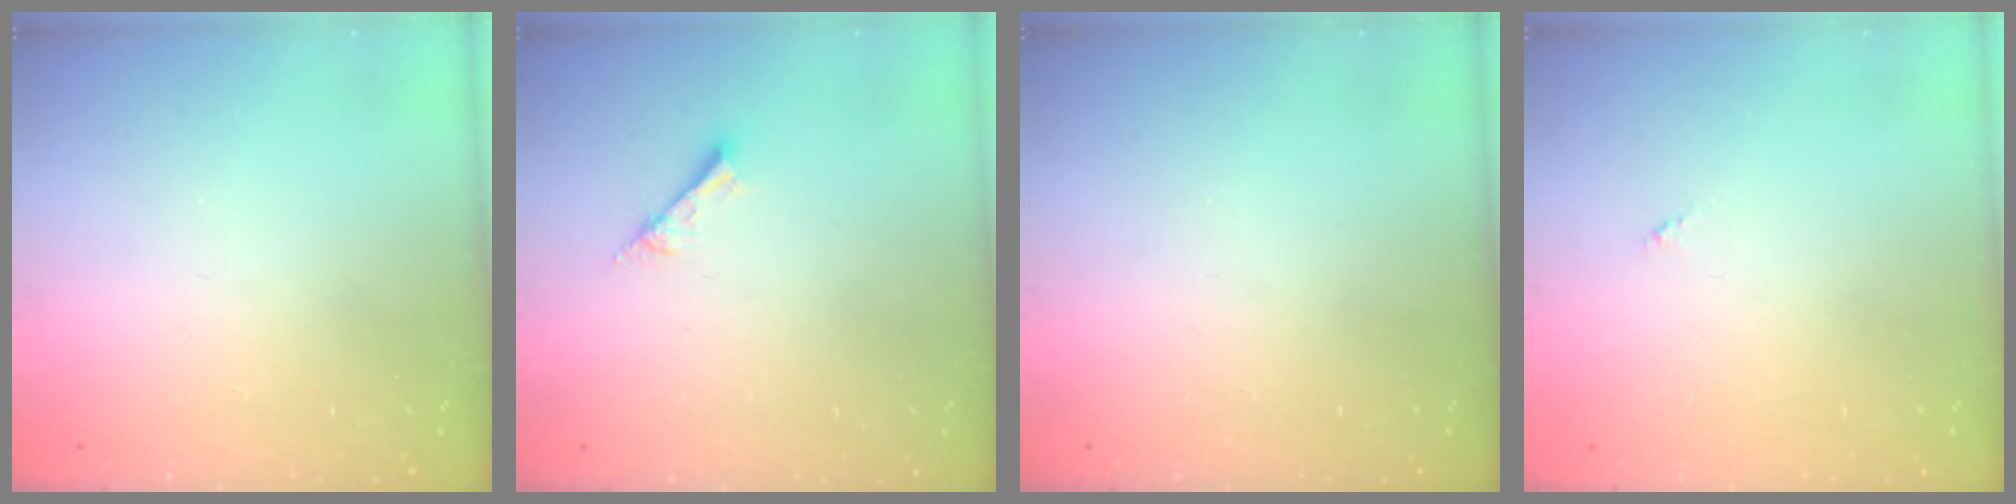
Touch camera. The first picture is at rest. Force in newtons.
{"total": 3.3, "press": 3.3, "slide": 0.0}
{"total": 0.0}
{"total": 0.0}